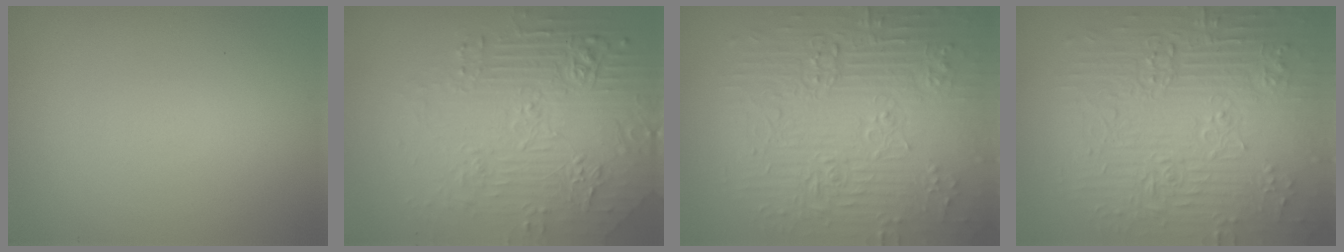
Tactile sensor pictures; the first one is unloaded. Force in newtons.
{"total": 7.9, "press": 5.6, "slide": 5.5}
{"total": 11.0, "press": 7.5, "slide": 8.0}
{"total": 11.0, "press": 7.5, "slide": 8.0}